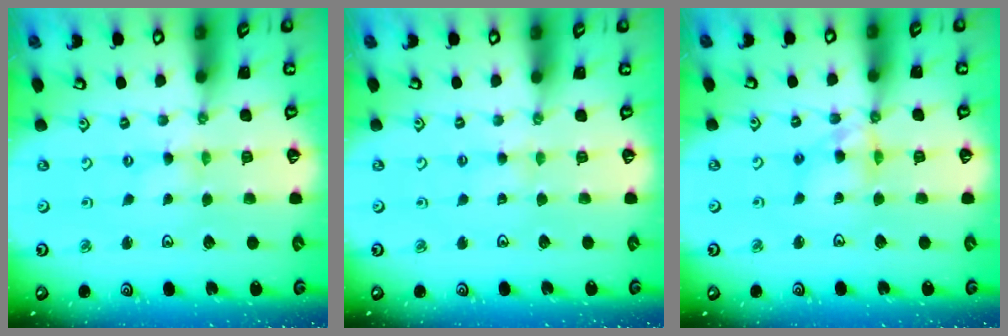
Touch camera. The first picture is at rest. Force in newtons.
{"total": 2.0, "press": 2.0, "slide": 0.3}
{"total": 9.2, "press": 9.2, "slide": 0.7}